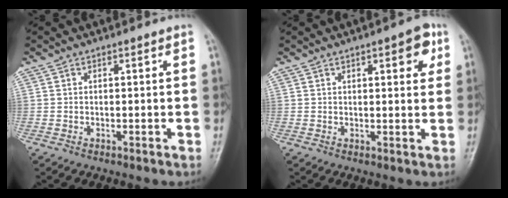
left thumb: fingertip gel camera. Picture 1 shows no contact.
{"total": 5.3, "force": [2.4, 1.9, 4.4], "torque": [-0.039, -0.005, 0.025]}